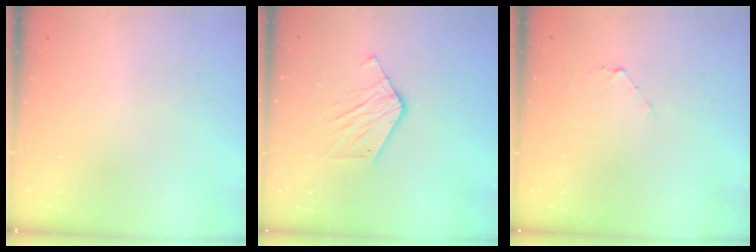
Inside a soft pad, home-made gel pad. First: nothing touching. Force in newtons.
{"total": 8.7, "press": 8.6, "slide": 0.6}
{"total": 3.5, "press": 3.5, "slide": 0.3}